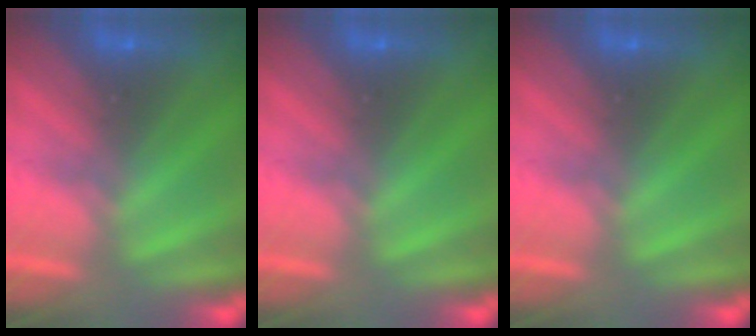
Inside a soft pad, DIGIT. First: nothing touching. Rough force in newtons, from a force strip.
{"total": 0.0}
{"total": 0.0}